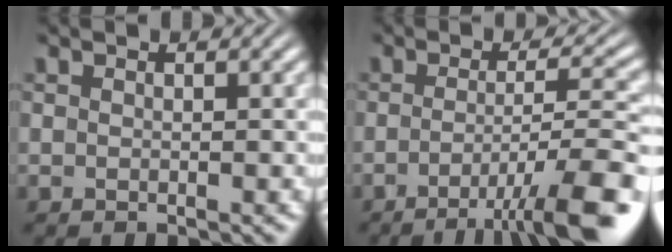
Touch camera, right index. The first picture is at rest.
{"total": 8.0, "force": [-4.5, 1.1, 6.6], "torque": [-0.085, -0.016, -0.059]}